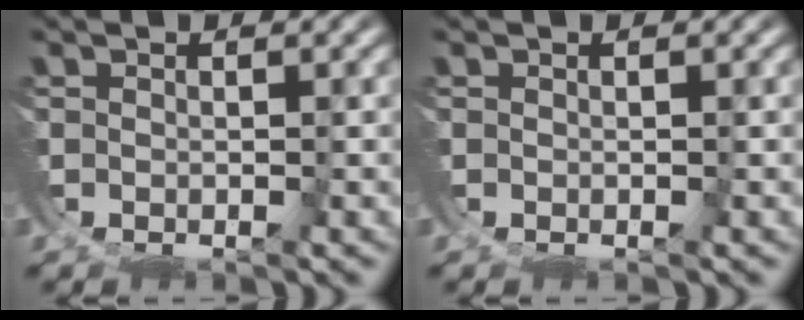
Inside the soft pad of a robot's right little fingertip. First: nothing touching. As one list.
[{"total": 0.0}]